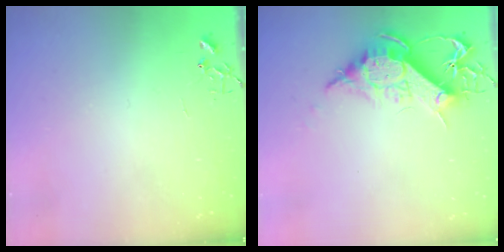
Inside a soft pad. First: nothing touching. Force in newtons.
{"total": 12.6, "press": 12.6, "slide": 1.2}